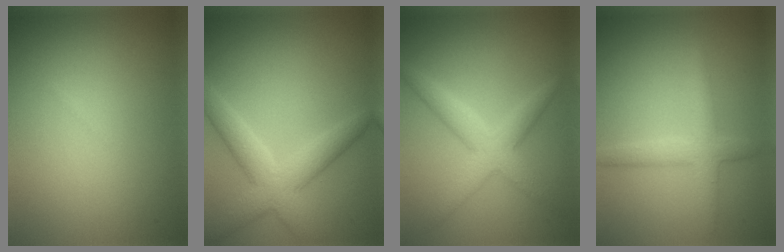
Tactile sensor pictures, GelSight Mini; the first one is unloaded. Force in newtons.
{"total": 4.8, "press": 4.8, "slide": 0.3}
{"total": 3.9, "press": 3.9, "slide": 0.1}
{"total": 2.7, "press": 2.7, "slide": 0.1}